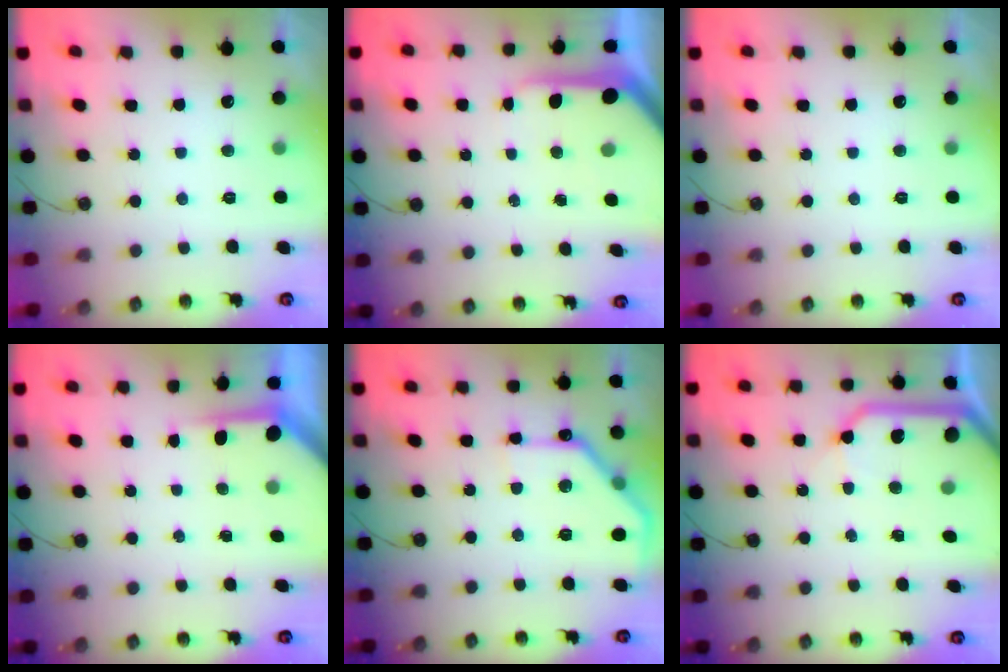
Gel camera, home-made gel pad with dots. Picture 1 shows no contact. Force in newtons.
{"total": 9.8, "press": 9.8, "slide": 1.0}
{"total": 0.0}
{"total": 3.9, "press": 3.9, "slide": 0.4}
{"total": 13.9, "press": 13.8, "slide": 0.7}
{"total": 14.1, "press": 14.1, "slide": 1.0}